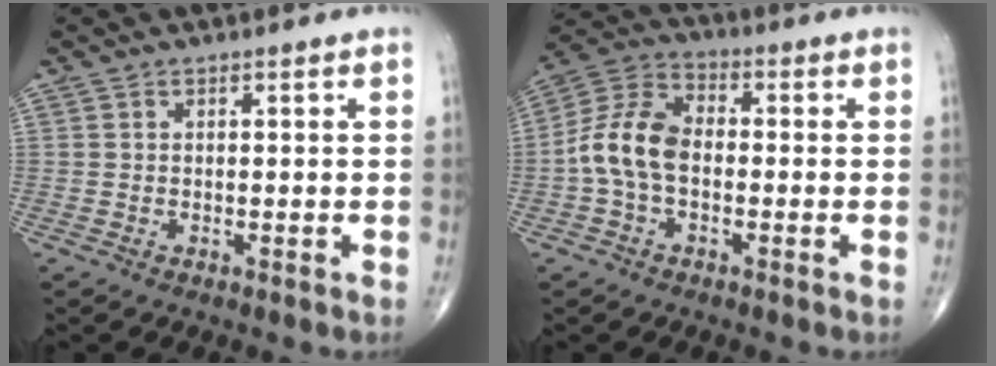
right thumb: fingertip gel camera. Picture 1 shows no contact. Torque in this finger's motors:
{"motor_torque": [1.33, 1.45, 0.77, -0.59, 0.10]}